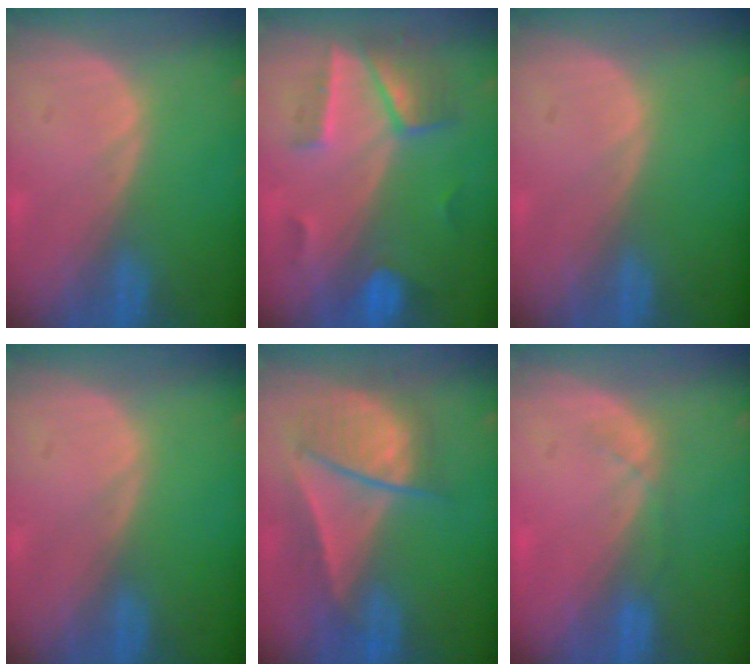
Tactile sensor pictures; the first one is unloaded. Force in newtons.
{"total": 6.9, "press": 6.4, "slide": 2.6}
{"total": 0.0}
{"total": 0.0}
{"total": 7.8, "press": 7.5, "slide": 2.1}
{"total": 2.1, "press": 1.9, "slide": 0.9}